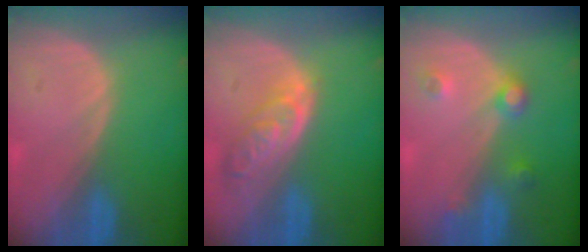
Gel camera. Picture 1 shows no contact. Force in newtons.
{"total": 6.3, "press": 5.6, "slide": 2.8}
{"total": 3.7, "press": 3.4, "slide": 1.4}